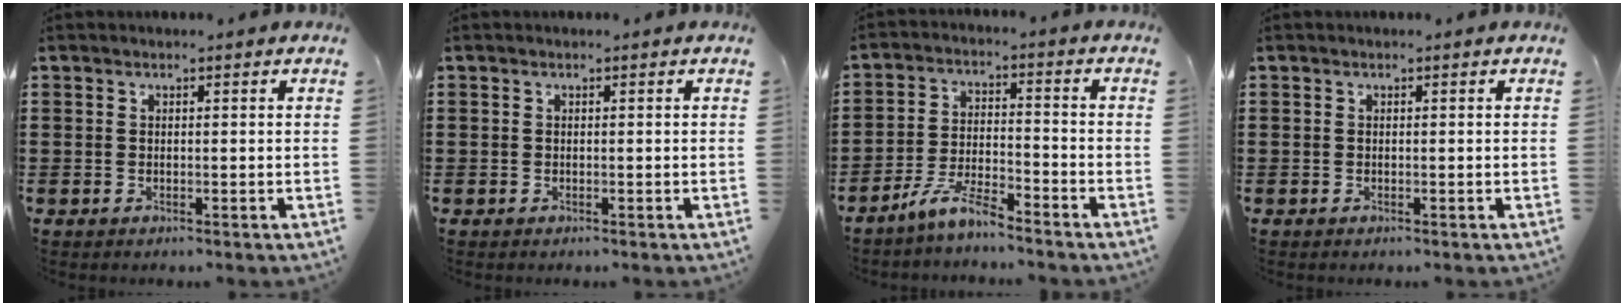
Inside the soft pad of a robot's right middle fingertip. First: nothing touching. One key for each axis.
{"total": 0.0}
{"total": 6.4, "fx": -5.6, "fy": 0.8, "fz": 3.1, "tx": -0.070, "ty": -0.003, "tz": -0.110}
{"total": 0.0}